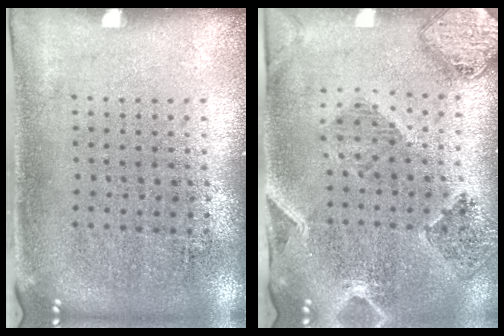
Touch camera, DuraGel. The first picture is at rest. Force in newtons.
{"total": 1.4, "press": 1.4, "slide": 0.3}